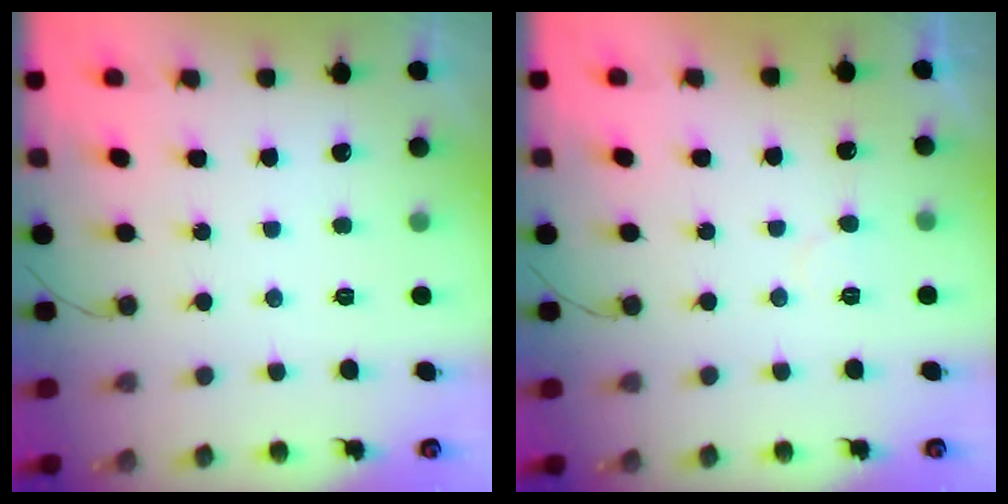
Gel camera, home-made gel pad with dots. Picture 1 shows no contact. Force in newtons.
{"total": 4.3, "press": 4.3, "slide": 0.3}